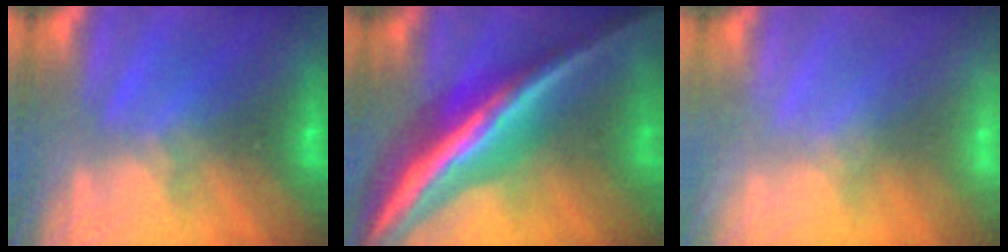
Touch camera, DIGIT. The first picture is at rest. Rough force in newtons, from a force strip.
{"total": 5.6}
{"total": 2.5}